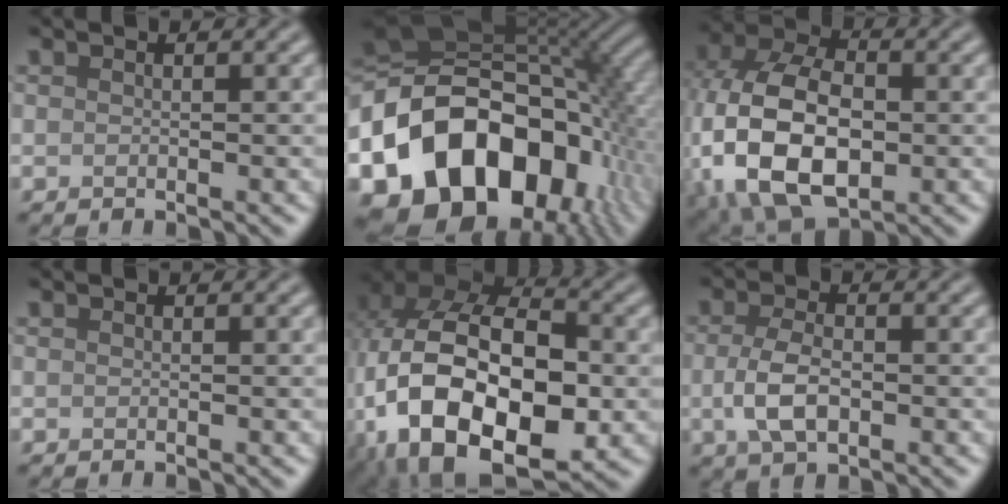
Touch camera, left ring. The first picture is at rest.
{"total": 19.8, "force": [-6.0, 13.6, 13.1], "torque": [-0.245, -0.020, -0.105]}
{"total": 15.3, "force": [-2.7, 9.8, 11.5], "torque": [-0.249, -0.018, -0.046]}
{"total": 0.0}
{"total": 18.3, "force": [-3.9, 11.5, 13.7], "torque": [-0.241, -0.013, -0.052]}
{"total": 4.0, "force": [-0.7, 2.1, 3.3], "torque": [-0.072, -0.004, -0.013]}